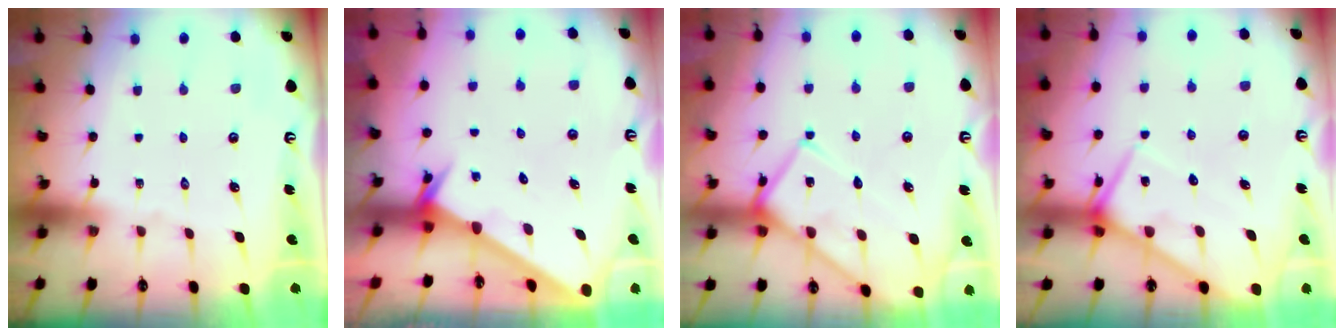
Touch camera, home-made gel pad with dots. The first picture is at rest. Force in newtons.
{"total": 2.5, "press": 2.5, "slide": 0.2}
{"total": 12.8, "press": 12.7, "slide": 1.4}
{"total": 9.4, "press": 9.3, "slide": 0.9}